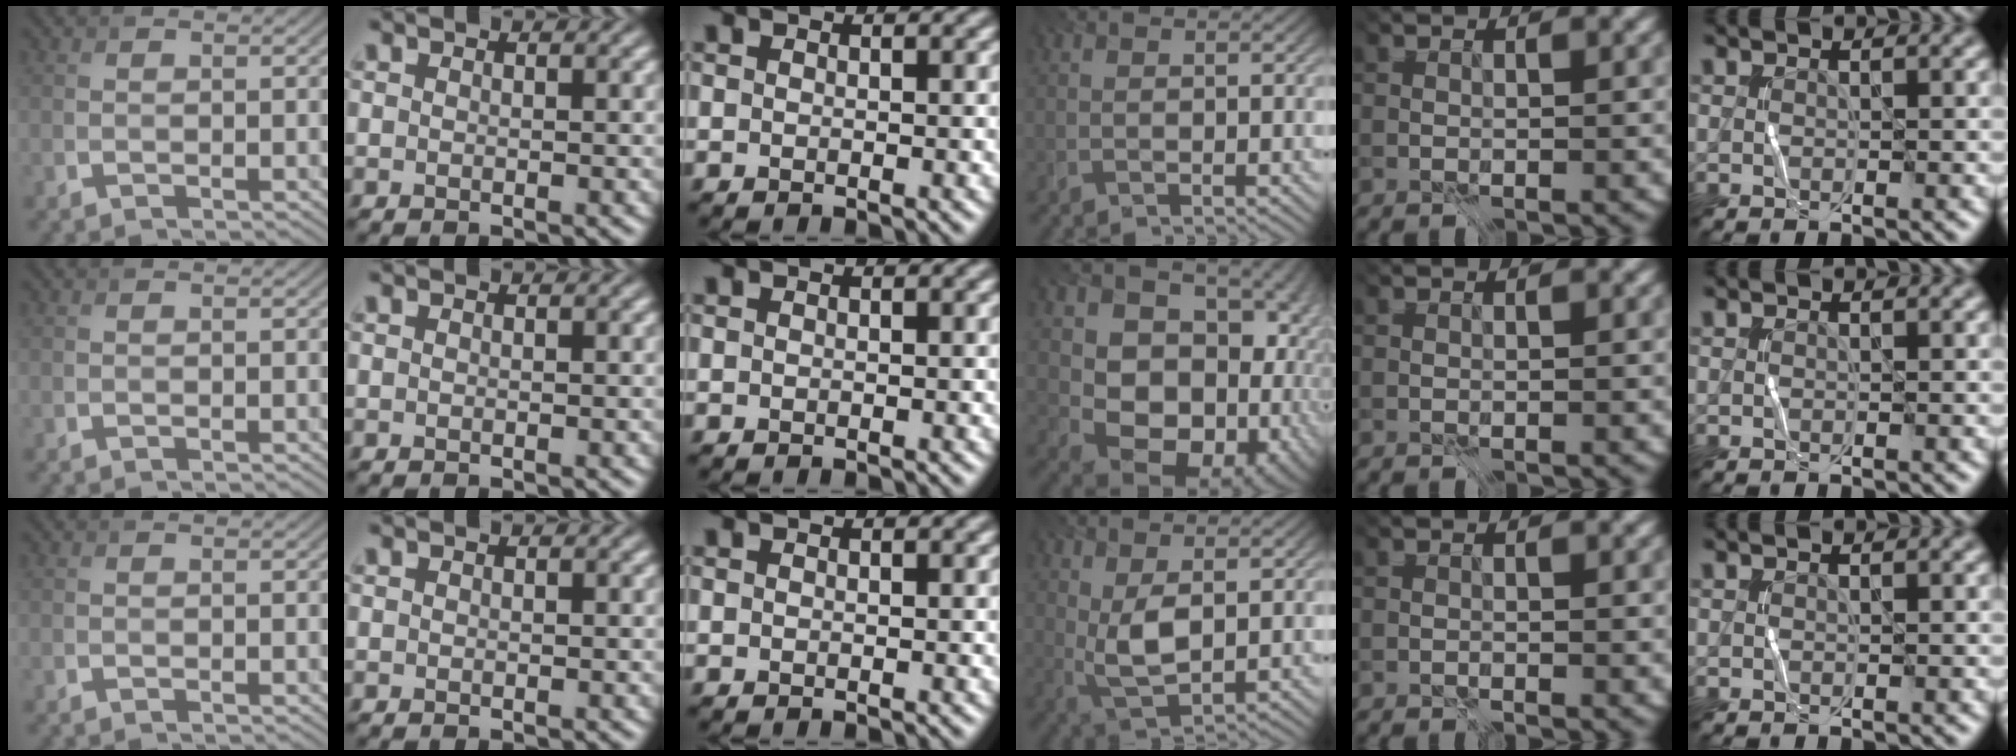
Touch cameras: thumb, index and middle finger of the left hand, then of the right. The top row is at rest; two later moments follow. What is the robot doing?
{"motion": "wrap", "object": "cellophane"}